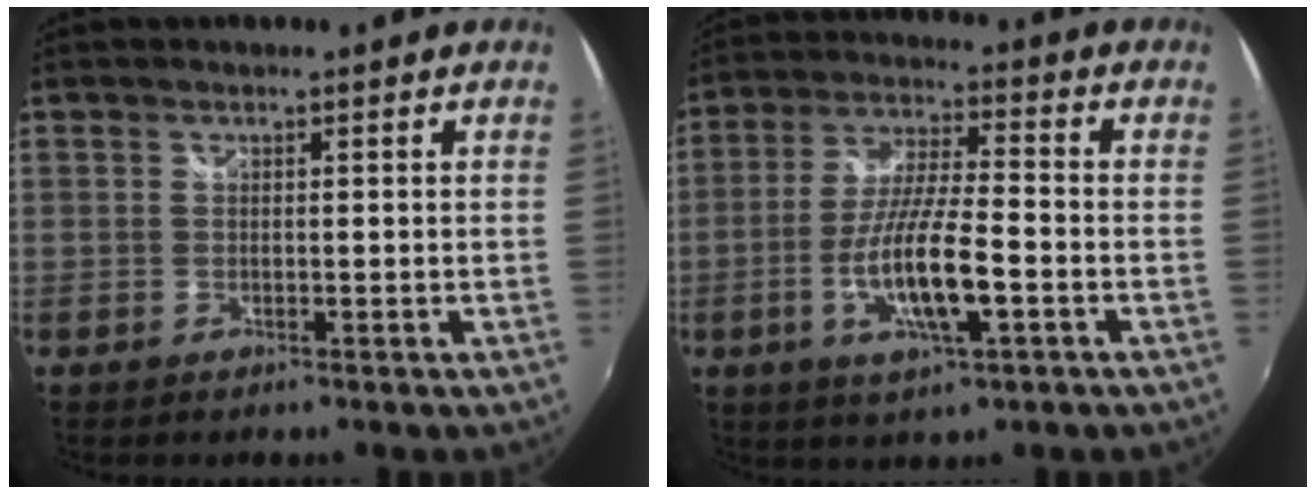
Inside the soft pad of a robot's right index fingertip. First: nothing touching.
{"total": 12.2, "force": [-4.0, 2.3, 11.3], "torque": [-0.226, -0.009, -0.074]}